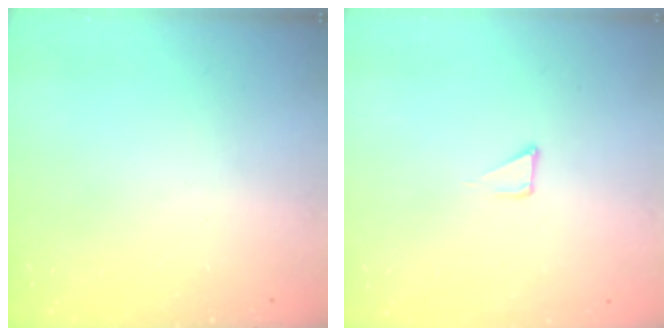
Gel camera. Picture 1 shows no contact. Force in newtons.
{"total": 2.9, "press": 2.9, "slide": 0.3}